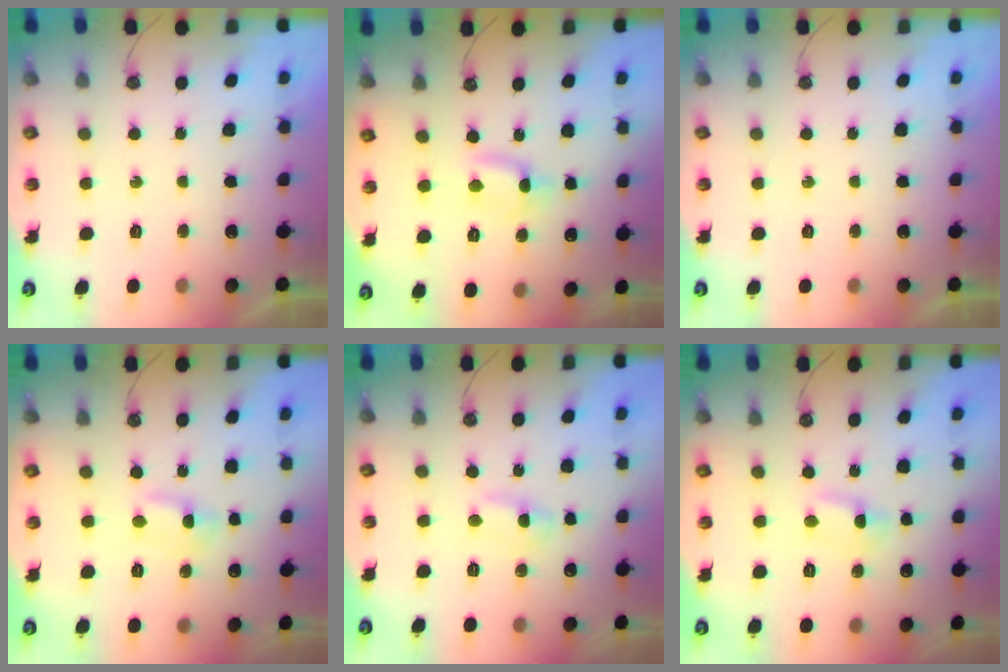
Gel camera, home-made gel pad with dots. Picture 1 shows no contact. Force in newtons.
{"total": 1.1, "press": 1.1, "slide": 0.1}
{"total": 0.0}
{"total": 1.5, "press": 1.5, "slide": 0.2}
{"total": 2.3, "press": 2.3, "slide": 0.3}
{"total": 1.8, "press": 1.8, "slide": 0.2}